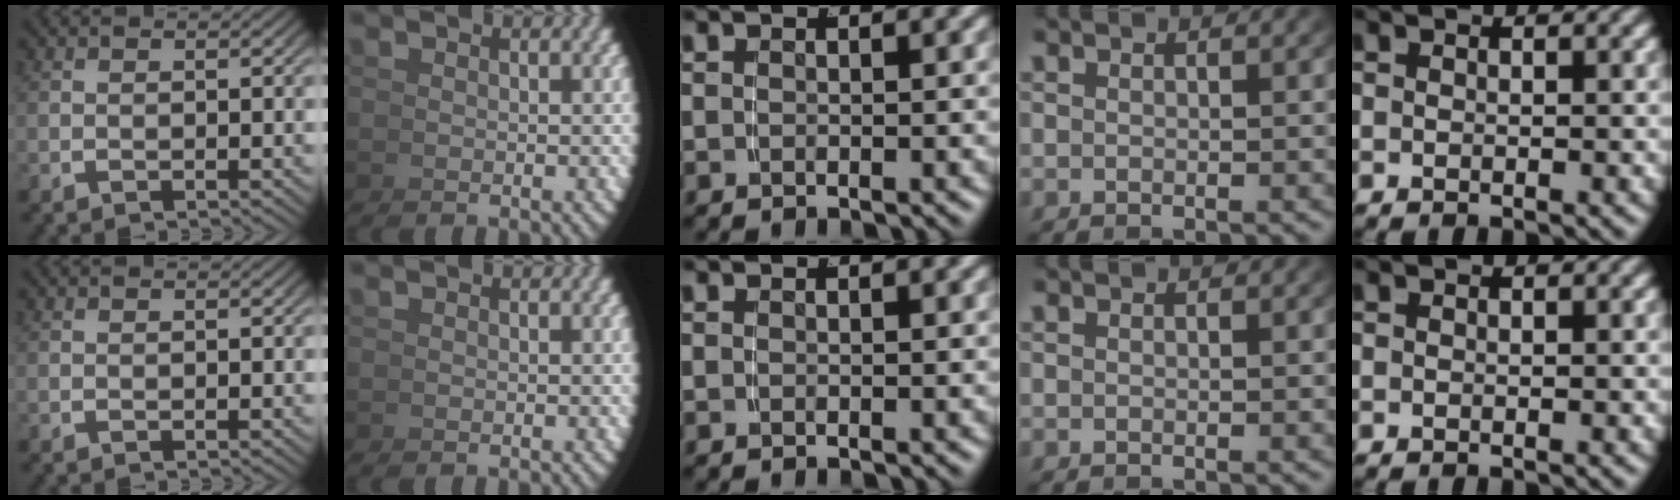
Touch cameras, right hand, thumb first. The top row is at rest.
{}